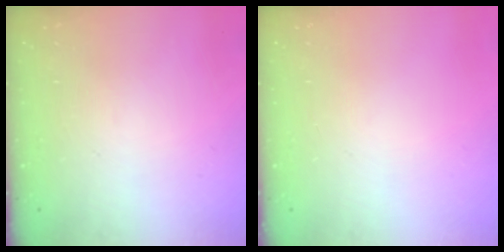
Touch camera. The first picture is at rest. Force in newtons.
{"total": 0.0}